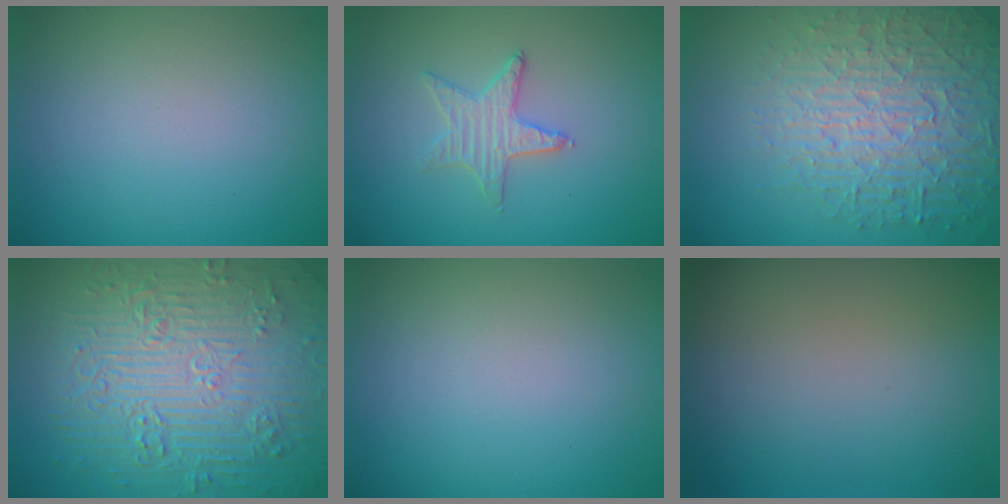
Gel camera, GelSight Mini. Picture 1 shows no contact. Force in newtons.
{"total": 1.6, "press": 1.6, "slide": 0.2}
{"total": 7.4, "press": 7.2, "slide": 1.7}
{"total": 12.0, "press": 7.9, "slide": 9.0}
{"total": 0.0}
{"total": 0.0}